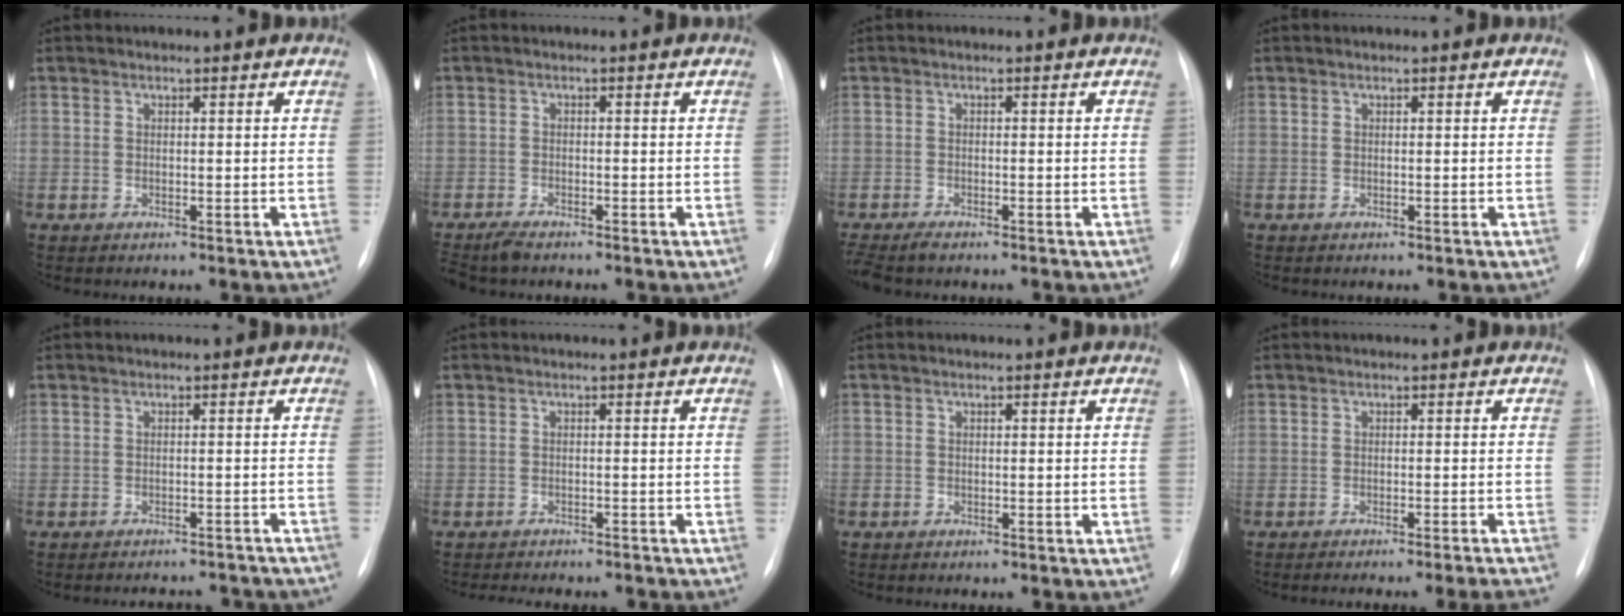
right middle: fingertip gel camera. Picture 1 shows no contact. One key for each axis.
{"total": 3.6, "fx": -3.1, "fy": 0.8, "fz": 1.6, "tx": -0.030, "ty": -0.010, "tz": -0.052}
{"total": 3.8, "fx": -3.1, "fy": 0.9, "fz": 1.9, "tx": -0.035, "ty": -0.010, "tz": -0.050}
{"total": 0.0}
{"total": 10.7, "fx": -10.2, "fy": 2.4, "fz": 2.3, "tx": -0.025, "ty": 0.017, "tz": -0.102}
{"total": 9.2, "fx": -8.3, "fy": 2.7, "fz": 2.8, "tx": -0.044, "ty": -0.001, "tz": -0.100}
{"total": 1.2, "fx": -0.9, "fy": 0.7, "fz": 0.2, "tx": -0.008, "ty": 0.003, "tz": -0.013}
{"total": 9.7, "fx": -9.0, "fy": -1.6, "fz": 3.3, "tx": -0.011, "ty": -0.018, "tz": -0.112}